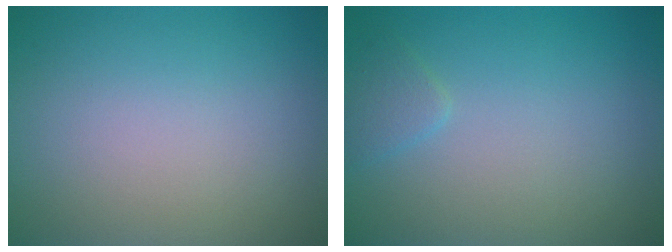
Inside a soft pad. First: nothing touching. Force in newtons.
{"total": 1.2, "press": 1.2, "slide": 0.1}